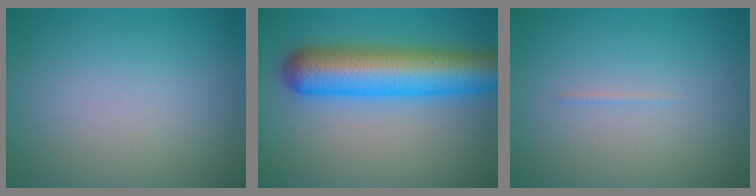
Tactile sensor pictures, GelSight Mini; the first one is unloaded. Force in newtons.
{"total": 9.7, "press": 9.7, "slide": 0.4}
{"total": 0.7, "press": 0.7, "slide": 0.2}